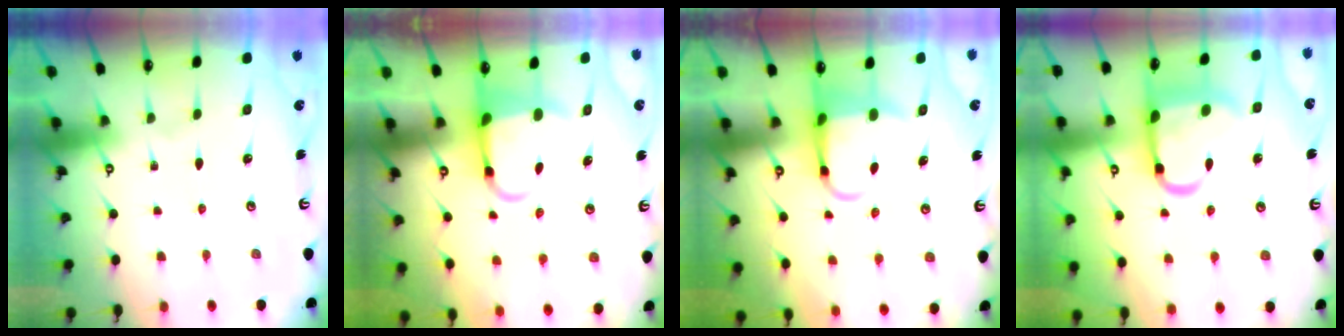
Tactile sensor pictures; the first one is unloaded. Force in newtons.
{"total": 4.8, "press": 4.7, "slide": 1.2}
{"total": 5.2, "press": 5.1, "slide": 1.0}
{"total": 13.2, "press": 13.1, "slide": 1.5}